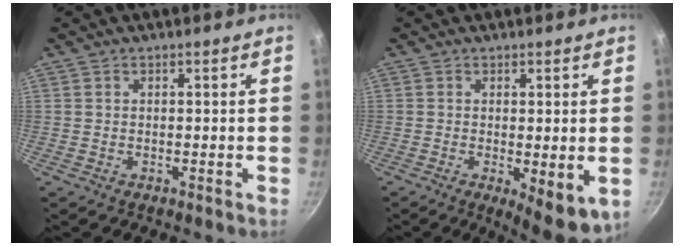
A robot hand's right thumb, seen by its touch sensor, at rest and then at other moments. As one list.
[{"total": 7.7, "force": [-1.9, 2.4, 7.0], "torque": [-0.099, -0.023, -0.023]}]